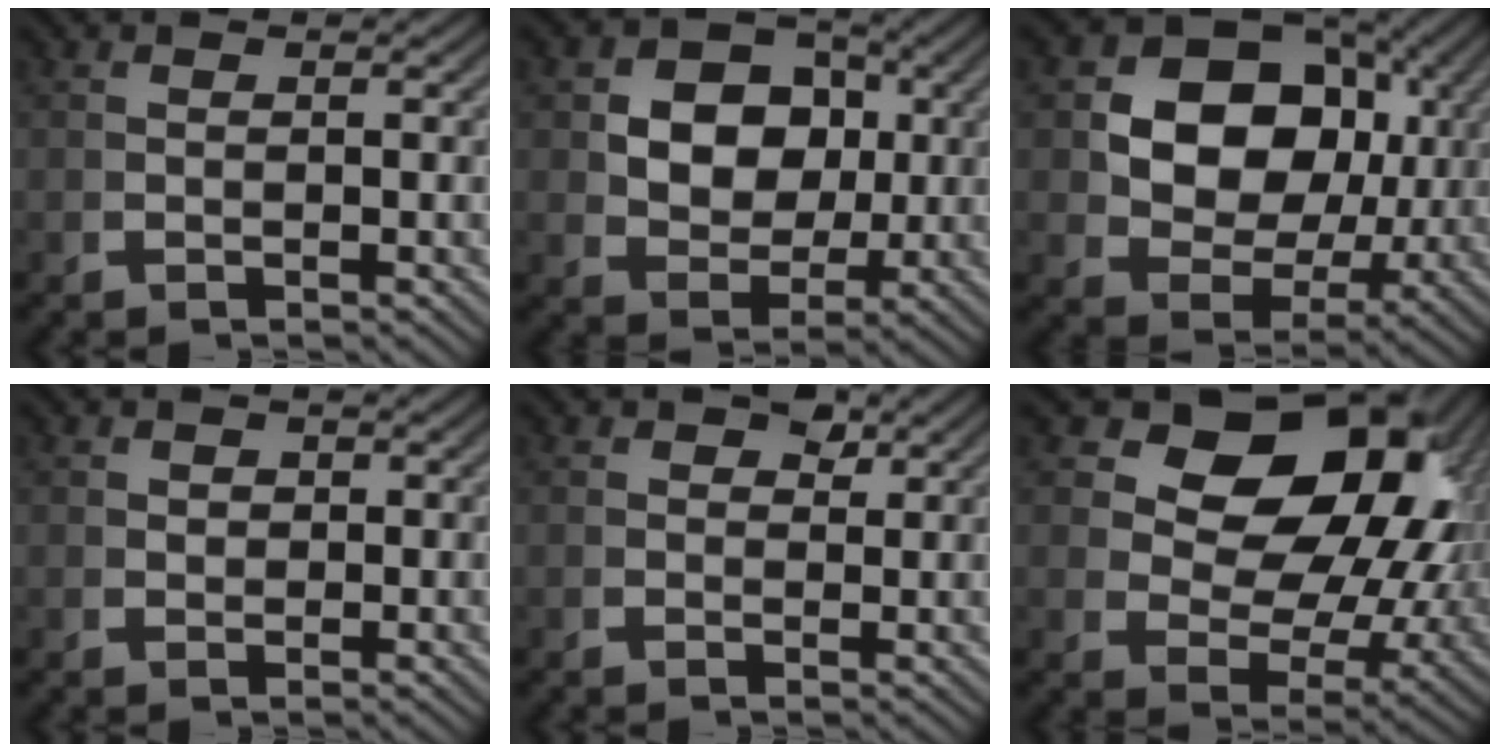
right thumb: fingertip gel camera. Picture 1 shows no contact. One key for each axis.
{"total": 8.5, "fx": 0.9, "fy": 6.7, "fz": 5.2, "tx": -0.114, "ty": -0.036, "tz": 0.032}
{"total": 13.5, "fx": 1.4, "fy": 10.1, "fz": 8.8, "tx": -0.188, "ty": -0.039, "tz": 0.035}
{"total": 1.1, "fx": 0.5, "fy": 0.9, "fz": 0.4, "tx": -0.011, "ty": -0.008, "tz": 0.017}
{"total": 2.6, "fx": 1.4, "fy": 1.7, "fz": 1.3, "tx": -0.017, "ty": -0.003, "tz": 0.024}
{"total": 21.9, "fx": 4.9, "fy": 15.0, "fz": 15.3, "tx": -0.227, "ty": 0.005, "tz": 0.063}